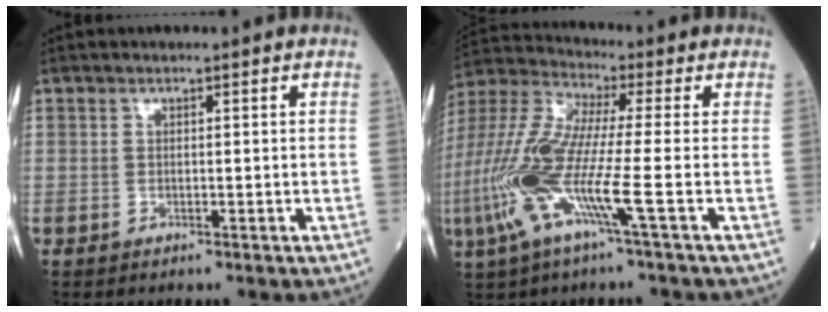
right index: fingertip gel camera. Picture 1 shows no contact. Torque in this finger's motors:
{"motor_torque": [1.66, -0.47, 1.05, 0.21]}